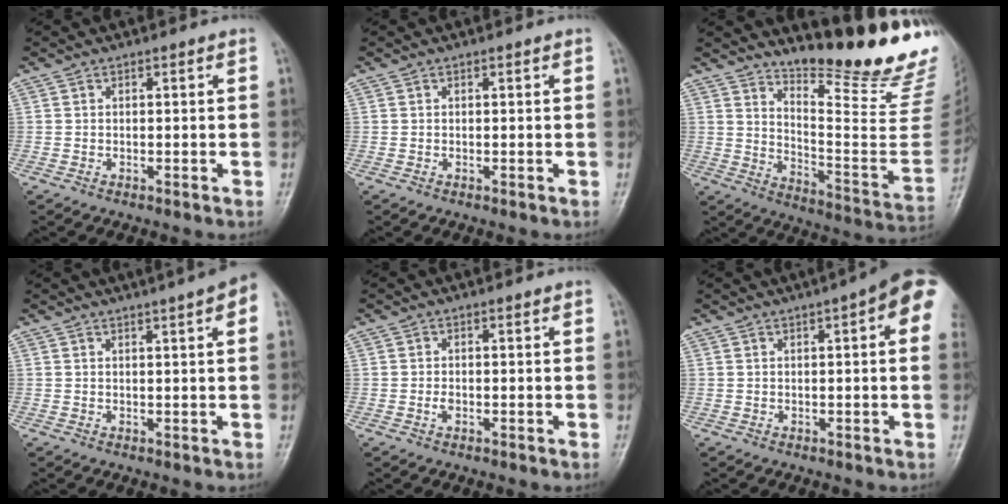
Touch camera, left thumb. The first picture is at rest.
{"total": 0.0}
{"total": 23.2, "force": [18.4, 3.7, 13.7], "torque": [-0.173, -0.167, 0.256]}
{"total": 7.2, "force": [4.4, 0.7, 5.6], "torque": [-0.068, 0.014, 0.046]}
{"total": 1.1, "force": [0.1, 0.5, 0.9], "torque": [-0.014, 0.000, 0.003]}
{"total": 10.3, "force": [4.1, 2.4, 9.2], "torque": [-0.099, 0.006, 0.041]}